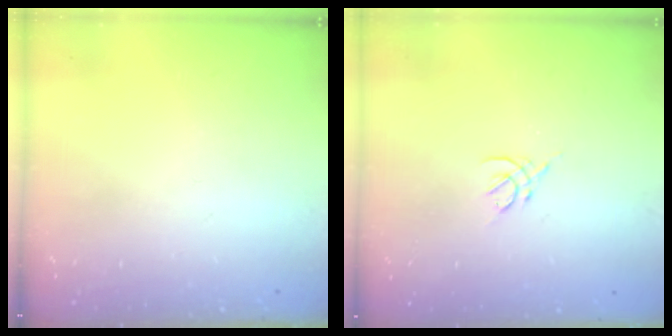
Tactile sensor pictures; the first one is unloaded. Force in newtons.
{"total": 2.6, "press": 2.5, "slide": 0.7}